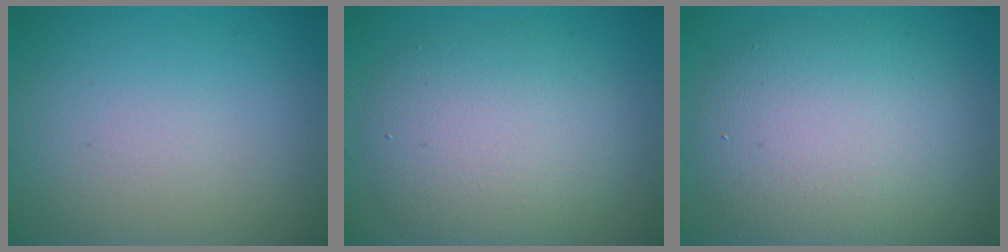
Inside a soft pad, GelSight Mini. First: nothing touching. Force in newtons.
{"total": 6.2, "press": 6.1, "slide": 0.4}
{"total": 9.1, "press": 9.1, "slide": 0.3}